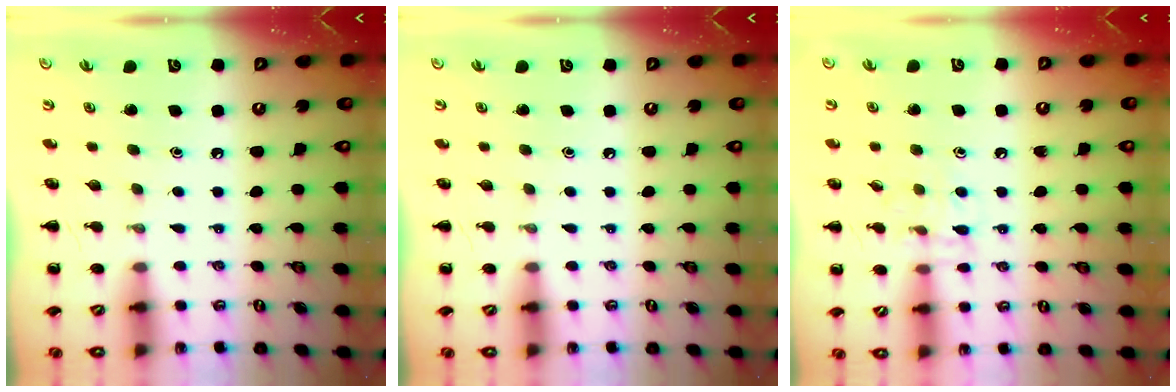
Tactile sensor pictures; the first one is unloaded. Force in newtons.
{"total": 0.0}
{"total": 6.9, "press": 6.7, "slide": 1.4}